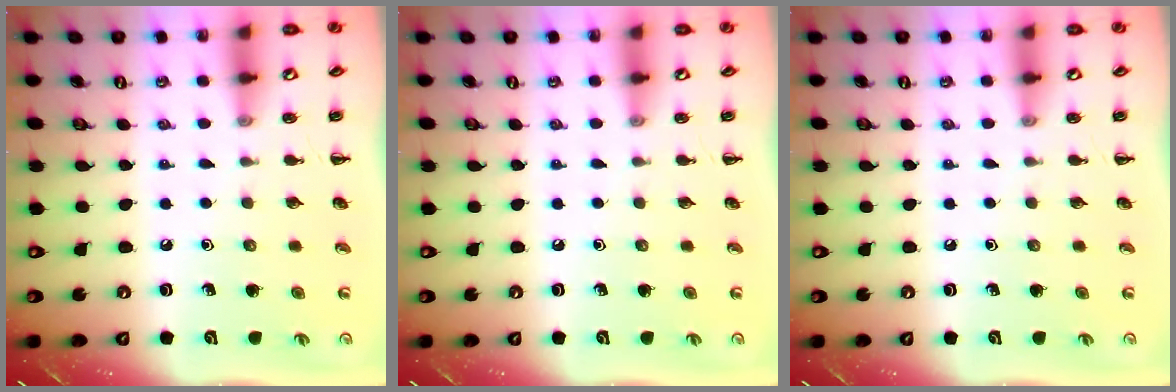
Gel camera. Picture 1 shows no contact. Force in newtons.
{"total": 0.0}
{"total": 0.0}